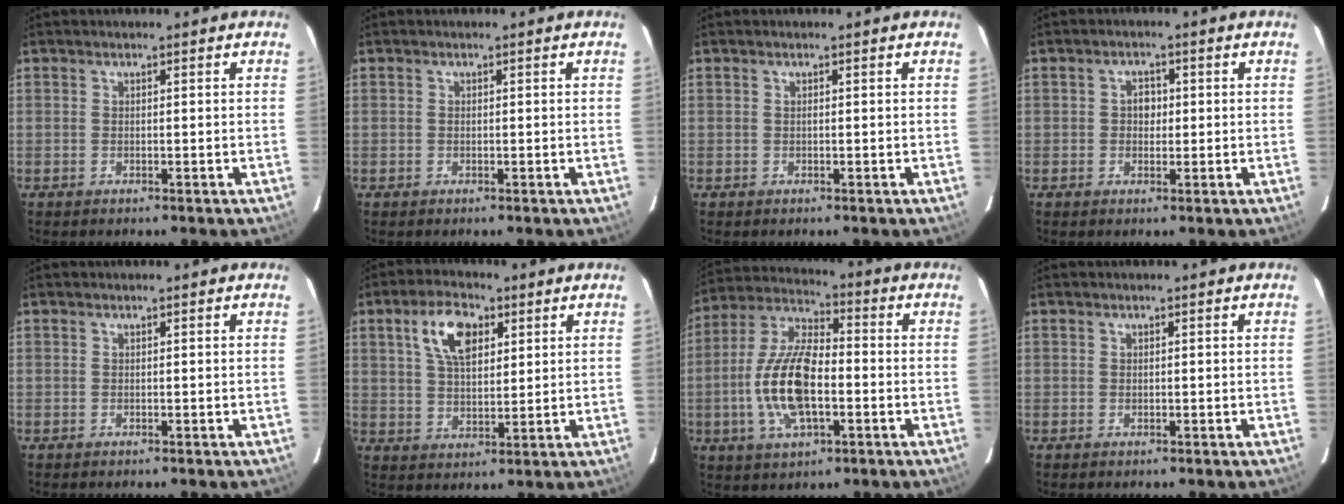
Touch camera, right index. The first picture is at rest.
{"total": 0.0}
{"total": 0.0}
{"total": 2.4, "force": [0.1, 2.1, 1.2], "torque": [-0.018, 0.009, 0.000]}
{"total": 0.0}
{"total": 9.3, "force": [4.0, 4.8, 6.9], "torque": [-0.126, 0.022, 0.075]}
{"total": 14.9, "force": [-3.2, 6.4, 13.1], "torque": [-0.276, 0.003, -0.061]}
{"total": 0.0}